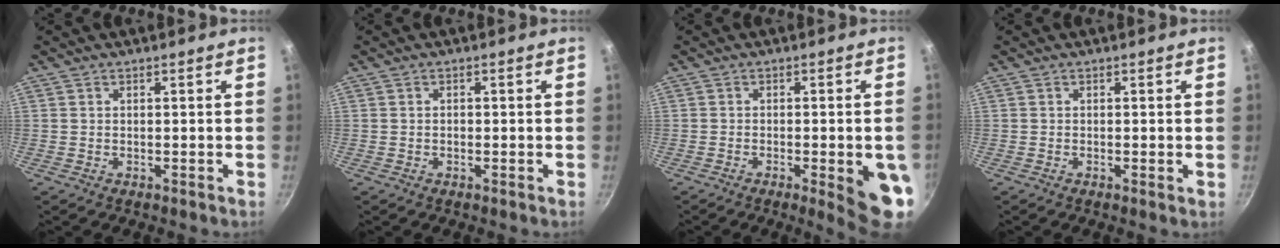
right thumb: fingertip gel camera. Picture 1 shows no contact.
{"total": 0.7, "force": [-0.1, 0.5, 0.4], "torque": [-0.006, 0.004, -0.003]}
{"total": 9.8, "force": [-2.6, 2.4, 9.2], "torque": [-0.087, 0.005, -0.028]}
{"total": 0.6, "force": [-0.1, 0.1, 0.6], "torque": [-0.010, -0.002, -0.003]}